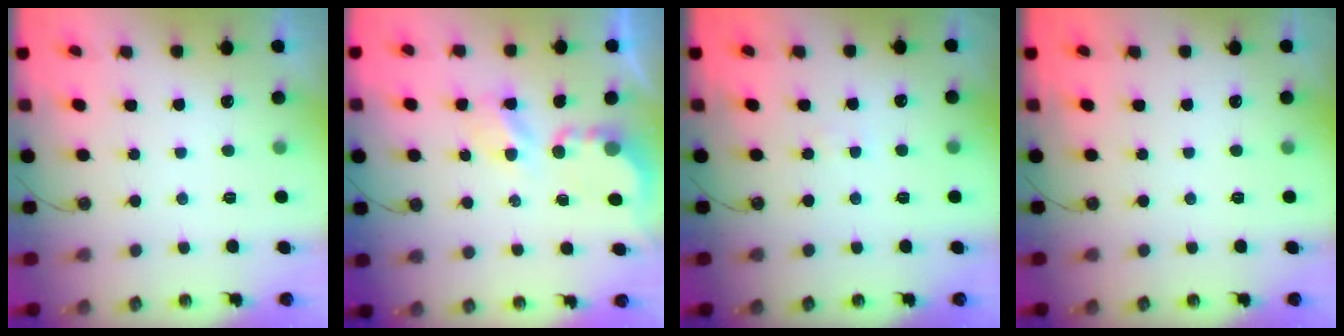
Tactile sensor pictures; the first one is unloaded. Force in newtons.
{"total": 4.5, "press": 4.5, "slide": 0.3}
{"total": 0.9, "press": 0.9, "slide": 0.1}
{"total": 0.0}